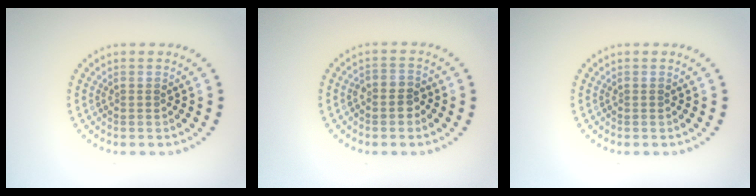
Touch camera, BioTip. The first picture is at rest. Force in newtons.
{"total": 1.9, "press": 1.7, "slide": 0.8}
{"total": 0.0}